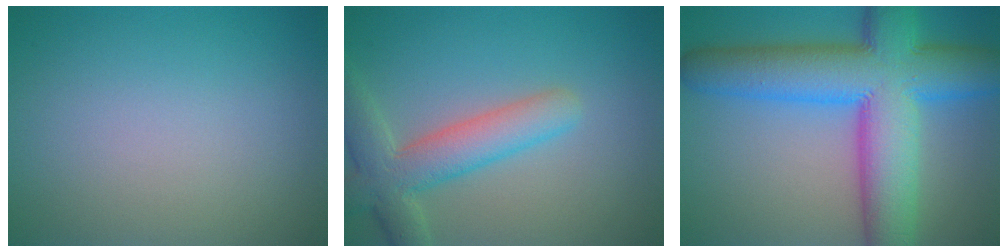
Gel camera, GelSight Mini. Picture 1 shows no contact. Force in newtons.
{"total": 5.4, "press": 5.4, "slide": 0.4}
{"total": 13.3, "press": 13.3, "slide": 0.2}